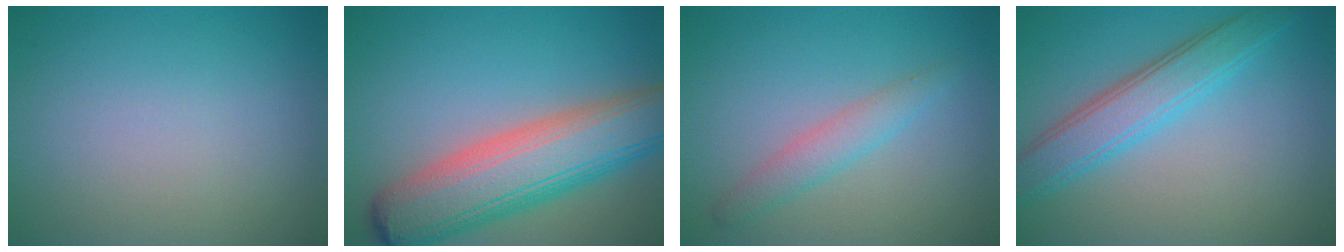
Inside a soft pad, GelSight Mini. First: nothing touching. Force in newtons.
{"total": 10.0, "press": 10.0, "slide": 0.5}
{"total": 2.3, "press": 2.3, "slide": 0.0}
{"total": 4.5, "press": 4.5, "slide": 0.1}